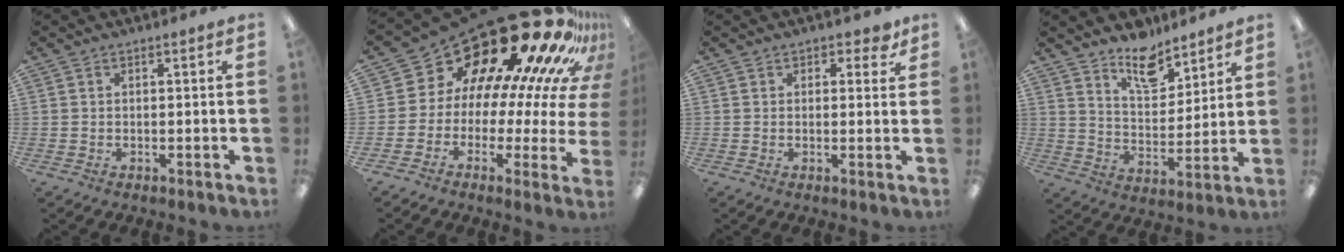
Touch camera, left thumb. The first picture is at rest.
{"total": 25.3, "force": [17.5, 11.0, 14.7], "torque": [-0.208, -0.160, 0.322]}
{"total": 2.5, "force": [1.6, 1.7, 1.0], "torque": [-0.005, -0.002, 0.026]}
{"total": 10.9, "force": [8.9, 4.8, 4.0], "torque": [-0.052, -0.063, 0.161]}